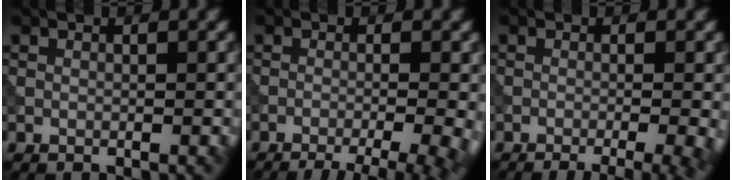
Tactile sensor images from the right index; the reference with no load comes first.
{"total": 10.1, "force": [-6.5, 3.8, 6.8], "torque": [-0.050, -0.006, -0.063]}
{"total": 8.1, "force": [-4.3, 3.3, 6.1], "torque": [-0.037, -0.003, -0.041]}